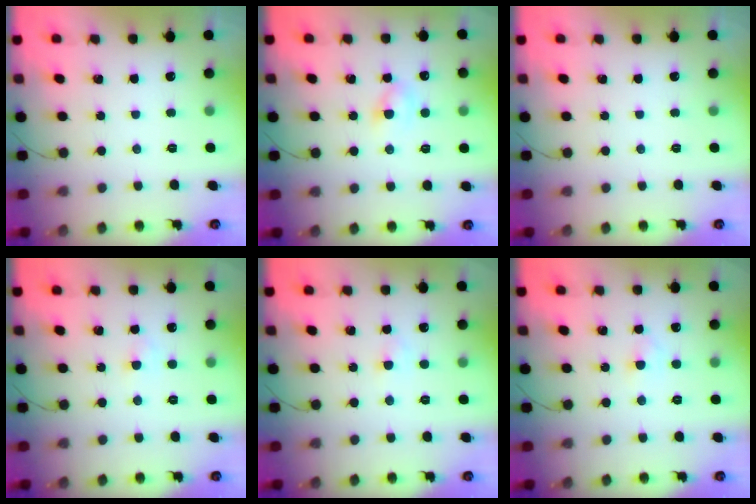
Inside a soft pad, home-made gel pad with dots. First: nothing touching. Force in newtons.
{"total": 2.9, "press": 2.7, "slide": 1.1}
{"total": 0.0}
{"total": 1.8, "press": 1.5, "slide": 0.9}
{"total": 1.8, "press": 1.5, "slide": 0.9}
{"total": 2.1, "press": 2.0, "slide": 0.9}